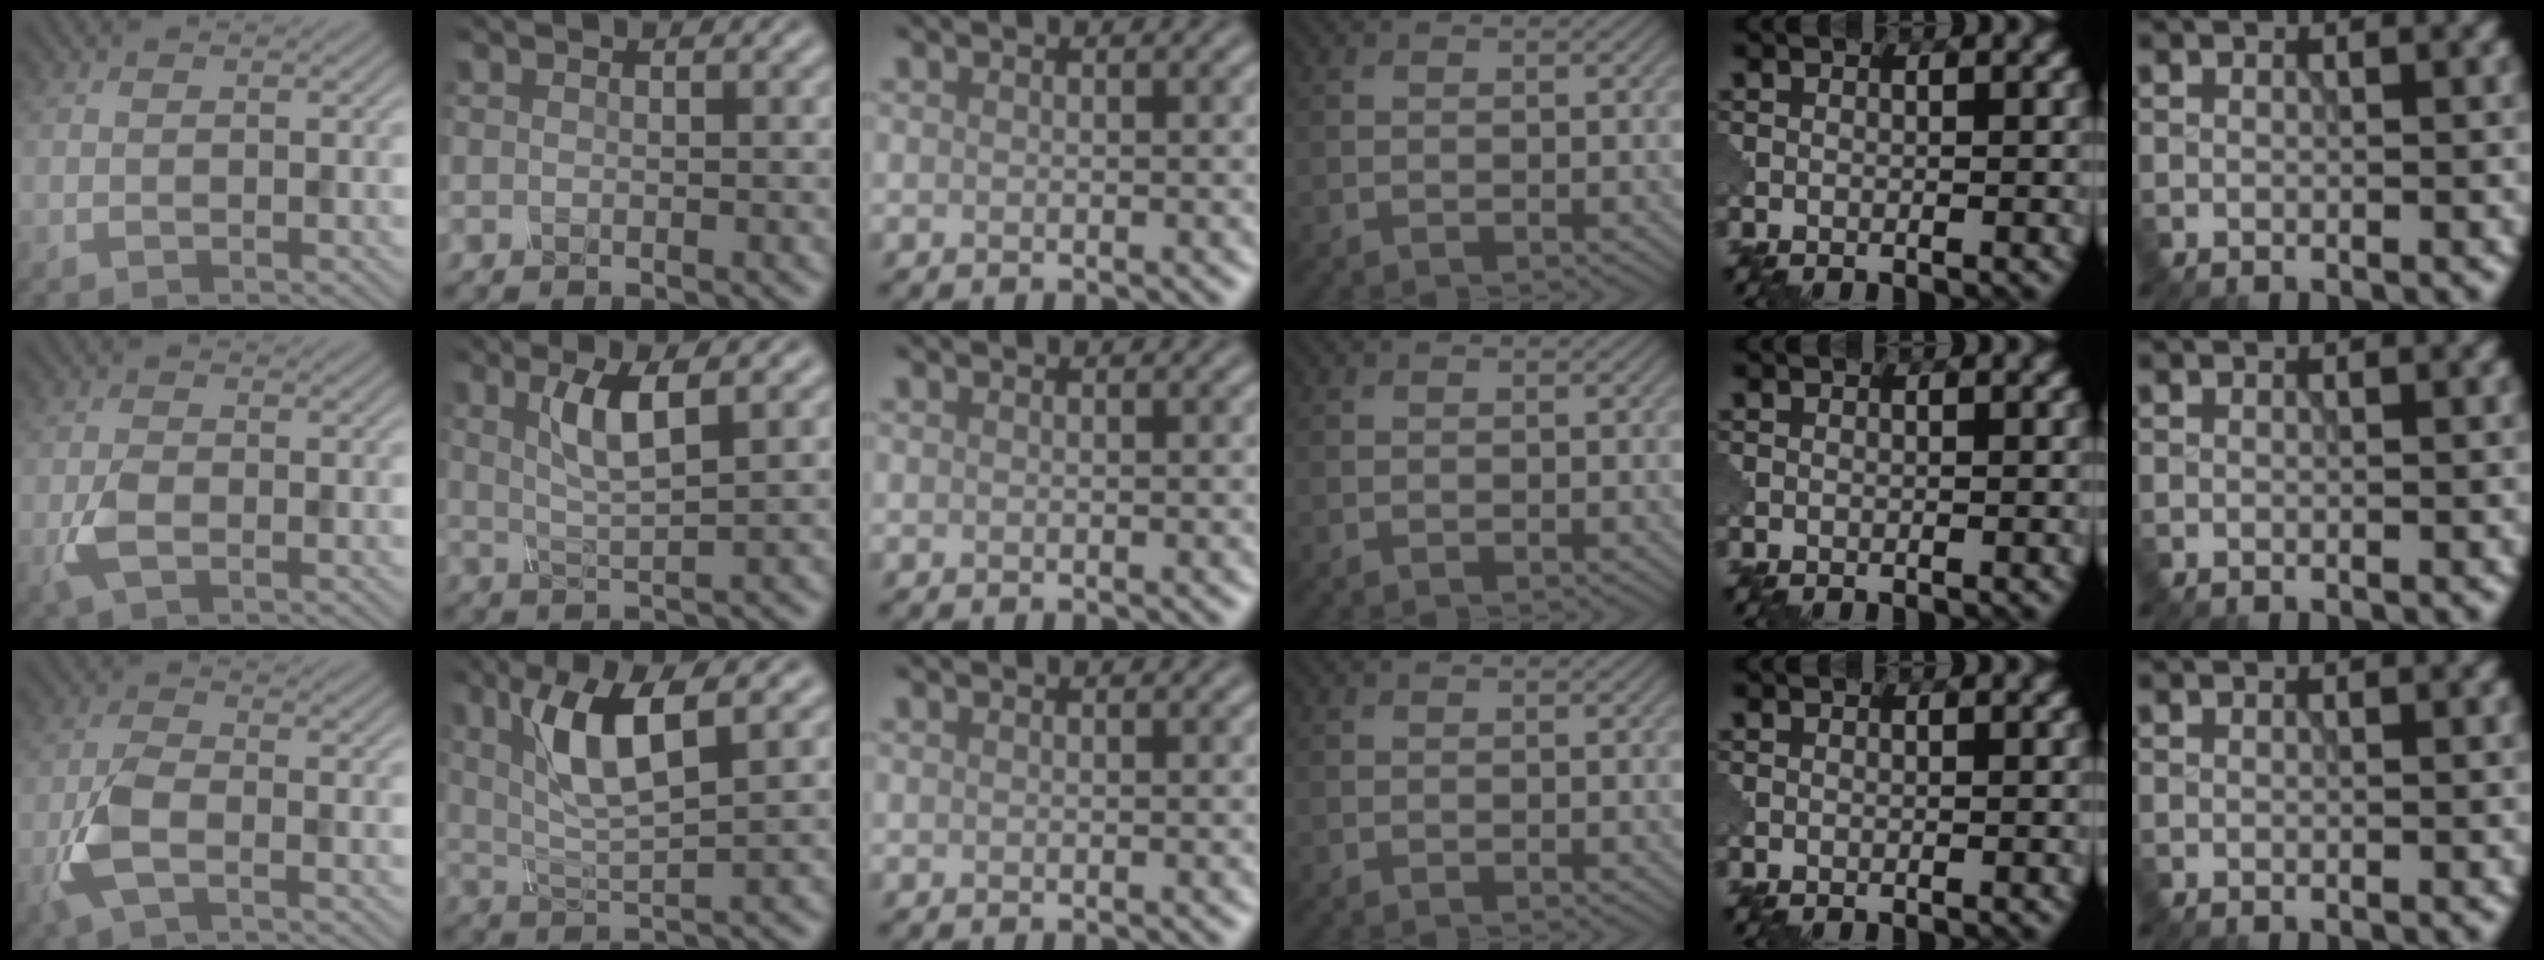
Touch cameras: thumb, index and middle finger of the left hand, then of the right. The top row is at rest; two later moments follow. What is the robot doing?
{"motion": "squeeze", "object": "clothespin"}